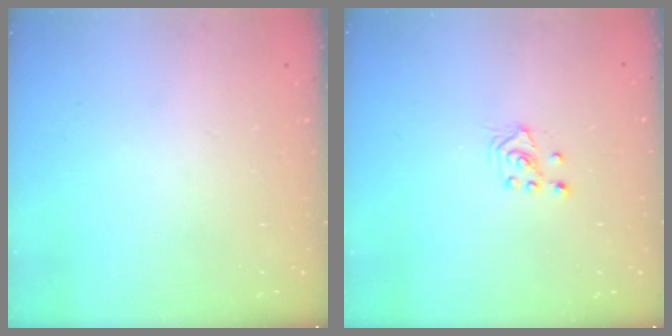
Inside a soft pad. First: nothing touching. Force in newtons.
{"total": 2.6, "press": 2.4, "slide": 0.8}